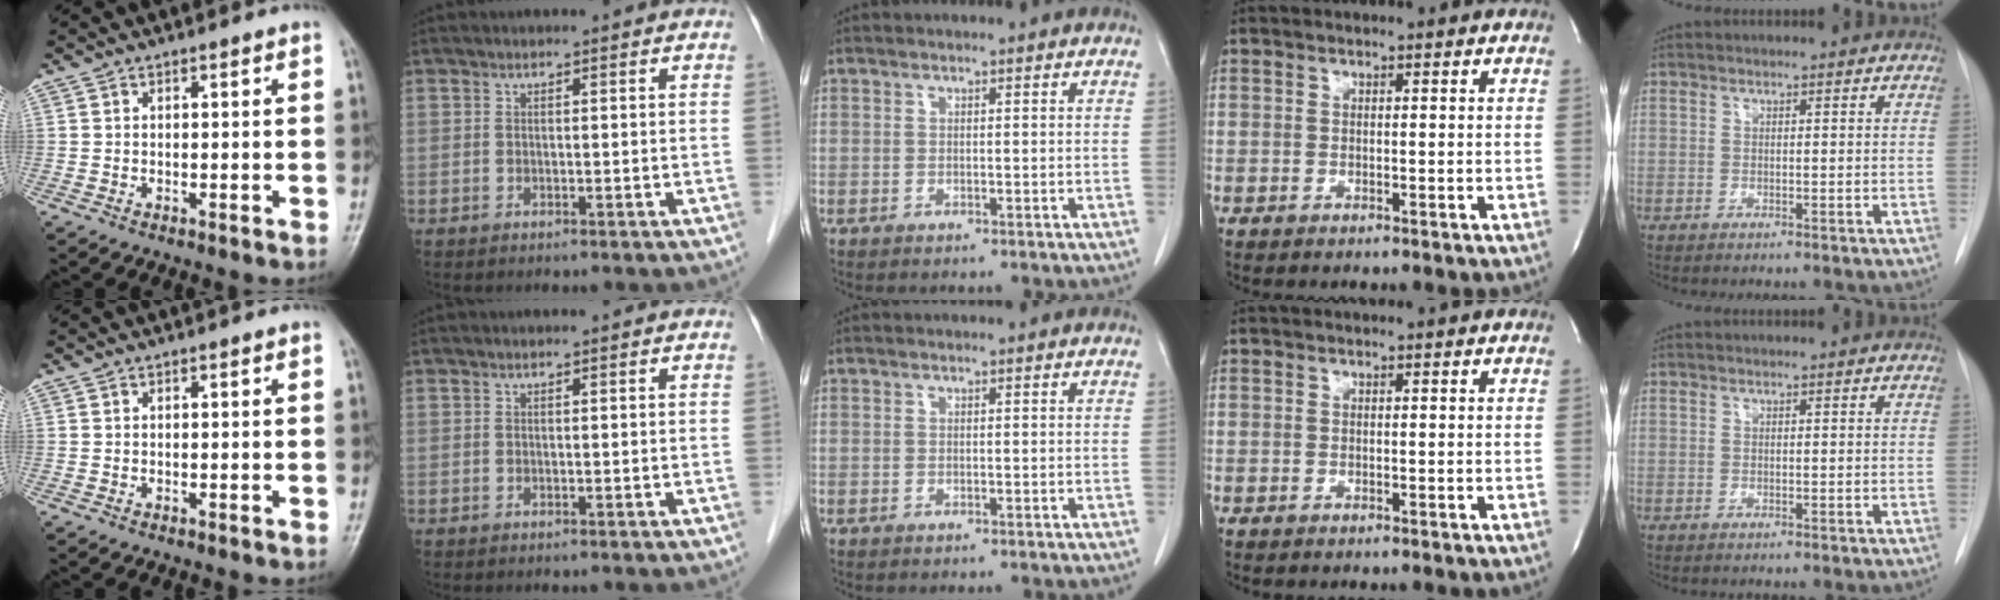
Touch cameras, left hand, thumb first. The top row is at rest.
{}